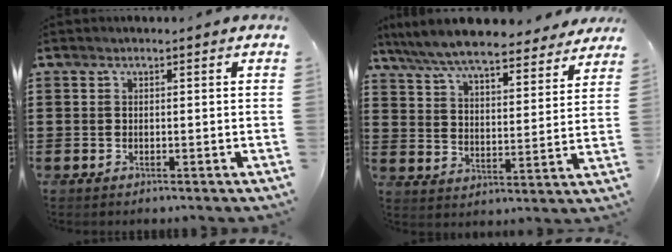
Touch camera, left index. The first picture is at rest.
{"total": 7.9, "force": [7.4, 0.7, 2.8], "torque": [-0.086, -0.040, 0.132]}